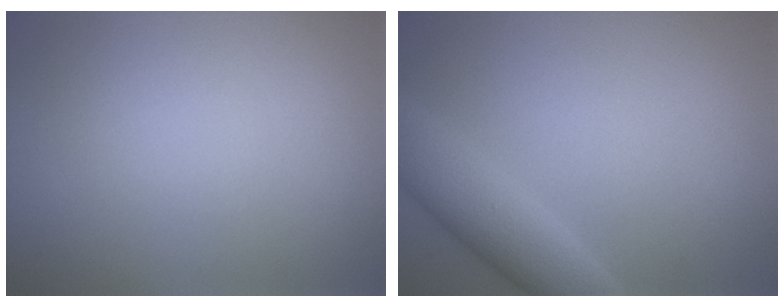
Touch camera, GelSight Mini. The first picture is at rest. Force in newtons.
{"total": 4.9, "press": 4.9, "slide": 0.3}